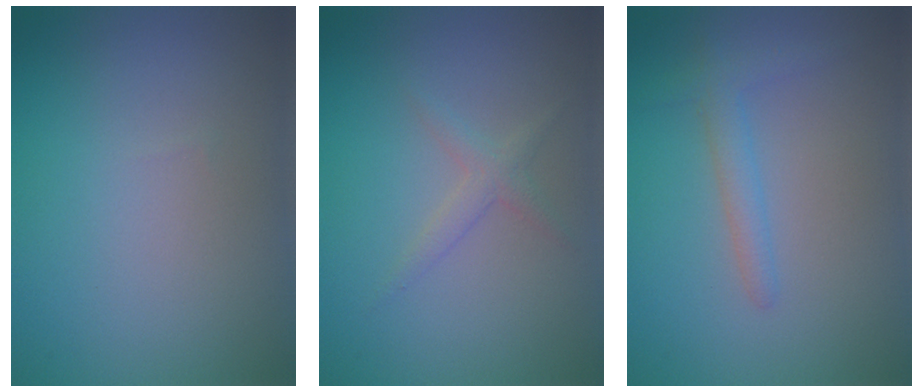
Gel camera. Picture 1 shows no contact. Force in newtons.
{"total": 1.4, "press": 1.4, "slide": 0.0}
{"total": 2.0, "press": 1.9, "slide": 0.2}